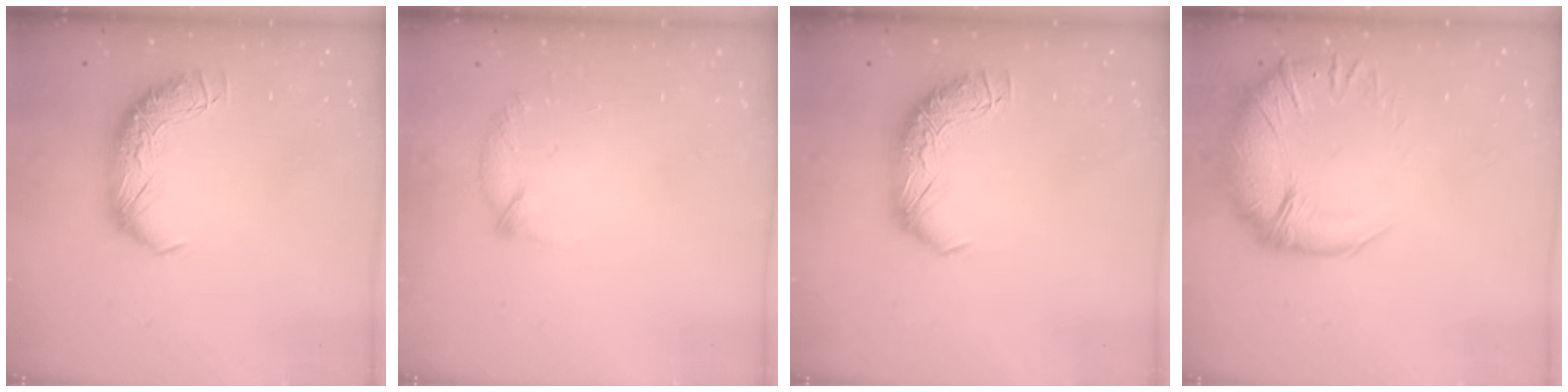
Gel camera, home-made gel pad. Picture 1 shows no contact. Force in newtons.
{"total": 6.3, "press": 6.2, "slide": 0.8}
{"total": 0.0}
{"total": 2.8, "press": 0.5, "slide": 2.8}